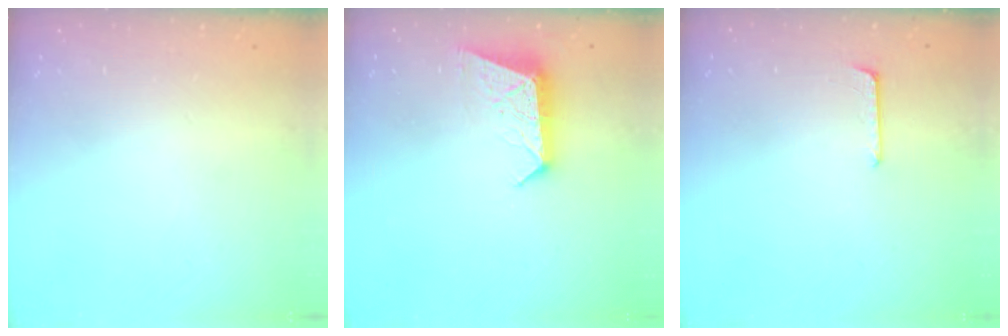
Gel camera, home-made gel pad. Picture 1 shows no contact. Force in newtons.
{"total": 9.3, "press": 9.3, "slide": 0.6}
{"total": 5.0, "press": 5.0, "slide": 0.4}